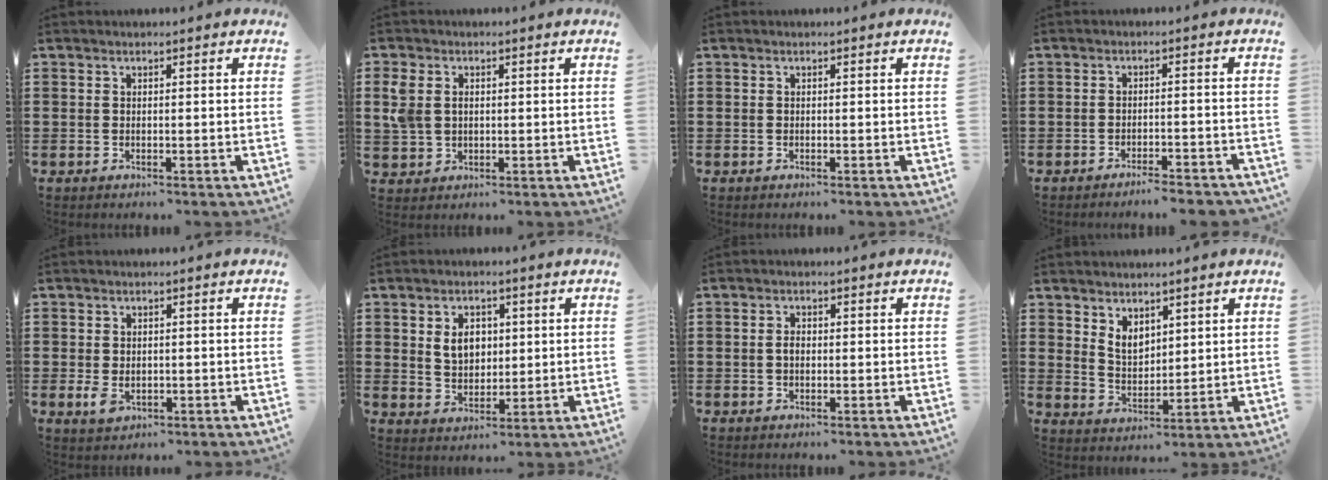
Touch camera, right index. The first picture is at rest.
{"total": 3.4, "force": [0.9, 2.6, 2.1], "torque": [-0.057, 0.008, 0.013]}
{"total": 0.0}
{"total": 2.7, "force": [-2.6, -0.1, 0.7], "torque": [-0.014, 0.000, -0.053]}
{"total": 2.0, "force": [-0.3, 1.4, 1.4], "torque": [-0.028, 0.002, -0.005]}
{"total": 5.0, "force": [1.0, 3.7, 3.2], "torque": [-0.067, 0.010, 0.014]}
{"total": 1.5, "force": [-0.2, 0.9, 1.2], "torque": [-0.025, 0.004, -0.004]}
{"total": 4.1, "force": [2.7, 2.5, 1.7], "torque": [-0.044, 0.004, 0.051]}